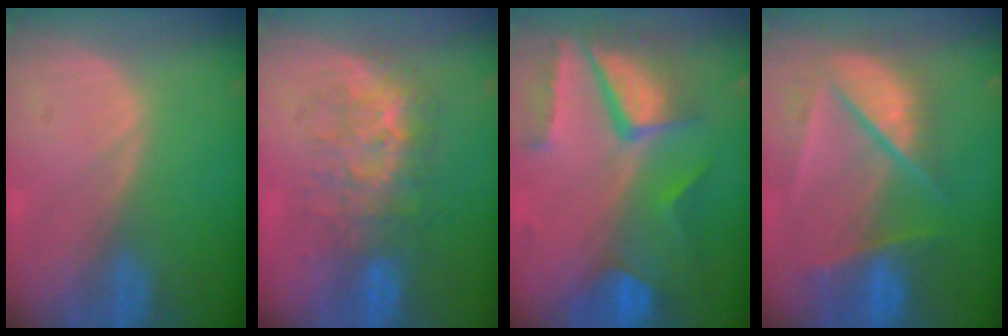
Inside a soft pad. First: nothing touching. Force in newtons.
{"total": 7.7, "press": 7.5, "slide": 1.4}
{"total": 10.3, "press": 8.8, "slide": 5.4}
{"total": 9.9, "press": 8.5, "slide": 5.1}